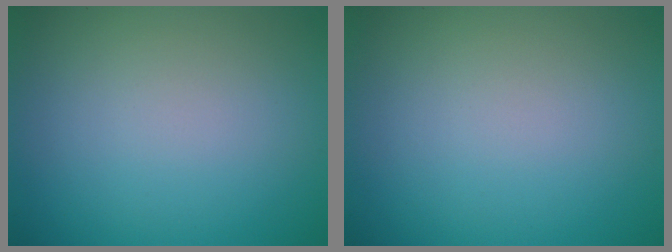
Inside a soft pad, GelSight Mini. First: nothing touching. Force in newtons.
{"total": 0.0}